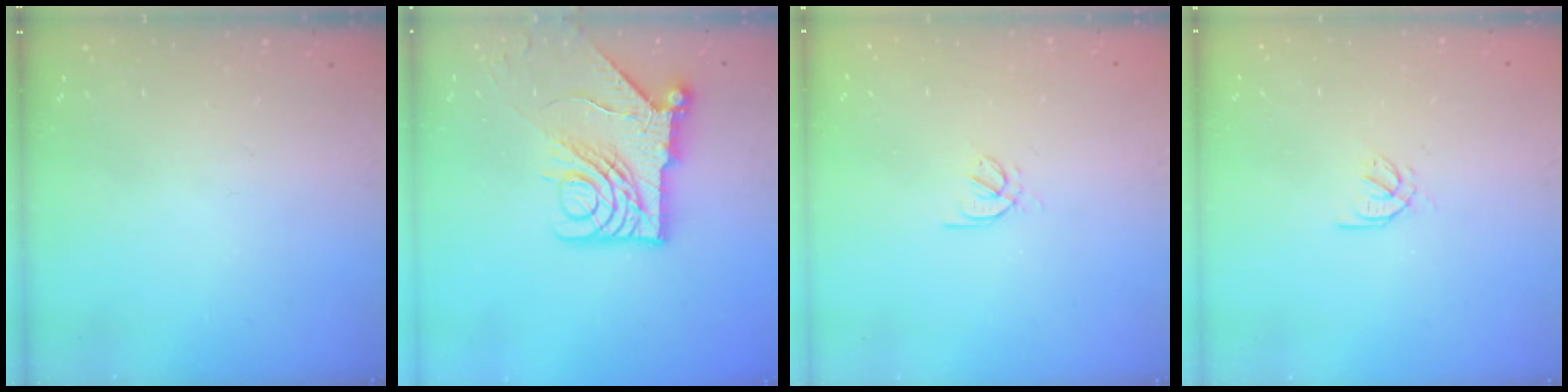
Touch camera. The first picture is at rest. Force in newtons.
{"total": 14.5, "press": 14.4, "slide": 1.7}
{"total": 2.4, "press": 2.4, "slide": 0.5}
{"total": 2.6, "press": 2.5, "slide": 0.6}